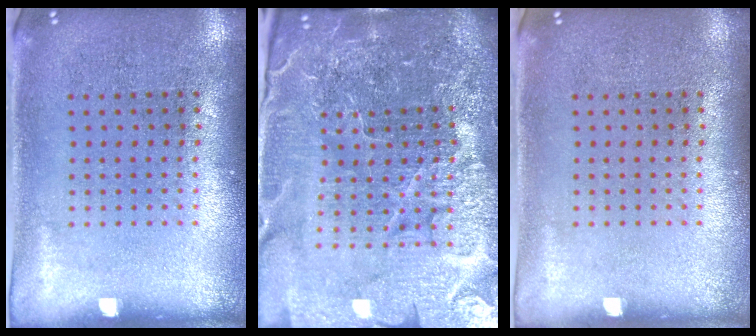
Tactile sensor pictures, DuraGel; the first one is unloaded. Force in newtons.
{"total": 6.7, "press": 5.8, "slide": 3.3}
{"total": 0.0}